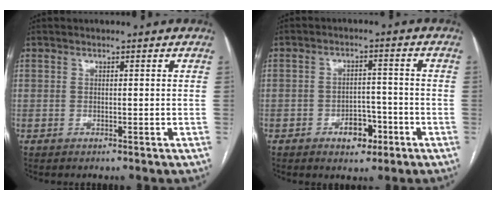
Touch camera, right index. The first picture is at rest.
{"total": 4.9, "force": [-2.4, 3.0, 3.0], "torque": [-0.036, 0.011, -0.034]}